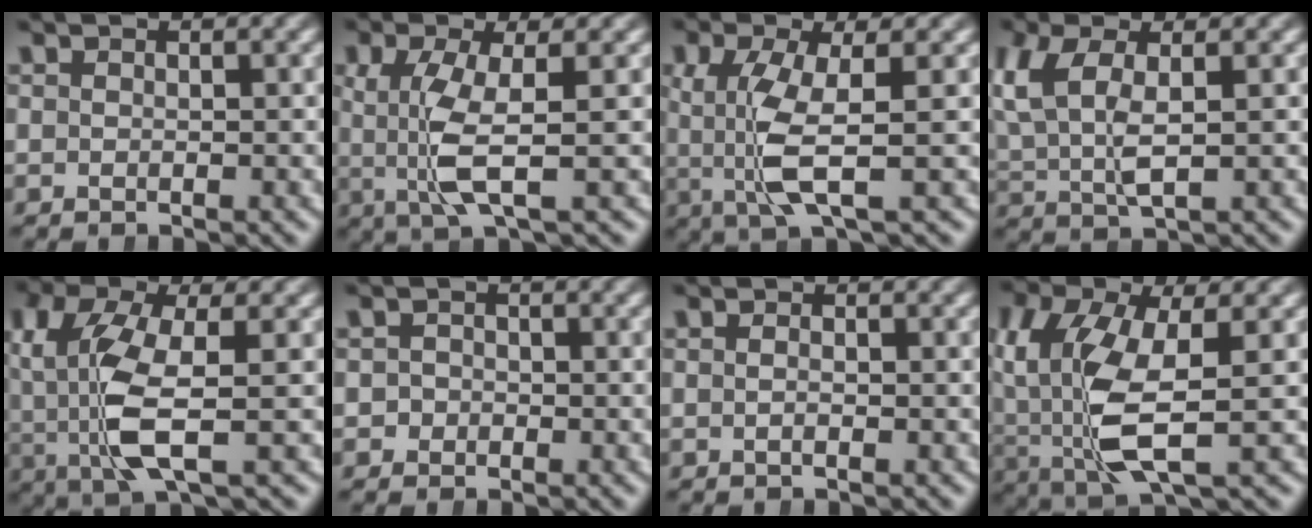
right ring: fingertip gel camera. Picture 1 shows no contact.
{"total": 4.0, "force": [0.0, 0.7, 3.9], "torque": [-0.092, -0.021, 0.012]}
{"total": 4.4, "force": [0.0, 1.0, 4.2], "torque": [-0.102, -0.022, 0.013]}
{"total": 4.9, "force": [1.1, 2.8, 3.8], "torque": [-0.102, -0.017, 0.030]}
{"total": 6.7, "force": [0.3, 3.3, 5.9], "torque": [-0.145, -0.024, 0.018]}
{"total": 1.4, "force": [-0.8, 1.2, -0.2], "torque": [0.003, -0.011, -0.014]}
{"total": 0.7, "force": [-0.5, -0.1, 0.5], "torque": [-0.010, -0.005, -0.008]}
{"total": 7.7, "force": [-0.4, 4.0, 6.5], "torque": [-0.152, -0.036, 0.014]}